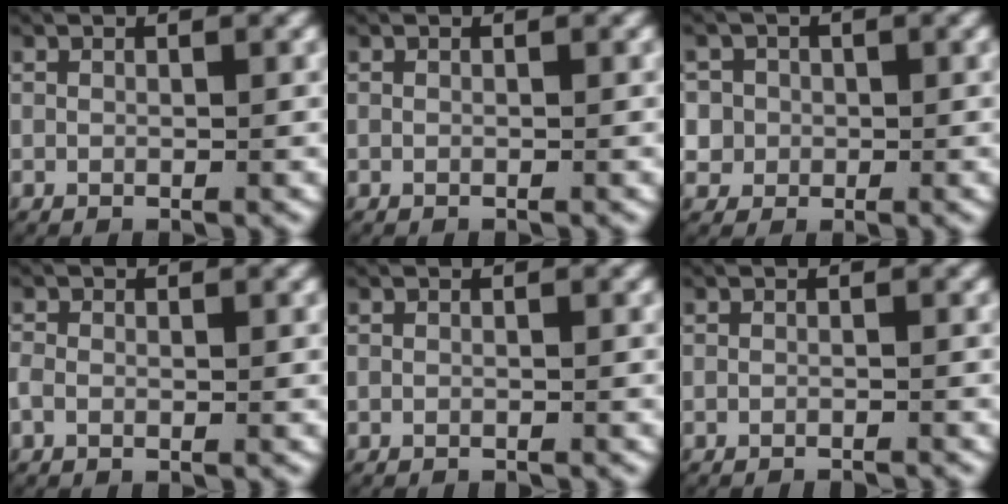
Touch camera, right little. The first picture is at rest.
{"total": 0.0}
{"total": 7.4, "force": [-1.3, 7.0, 2.0], "torque": [-0.069, -0.025, -0.025]}
{"total": 1.1, "force": [-0.3, 0.8, 0.7], "torque": [-0.019, 0.003, -0.009]}
{"total": 0.6, "force": [-0.5, -0.1, -0.1], "torque": [-0.002, -0.003, -0.008]}
{"total": 1.8, "force": [-1.8, 0.2, 0.2], "torque": [-0.004, -0.006, -0.026]}